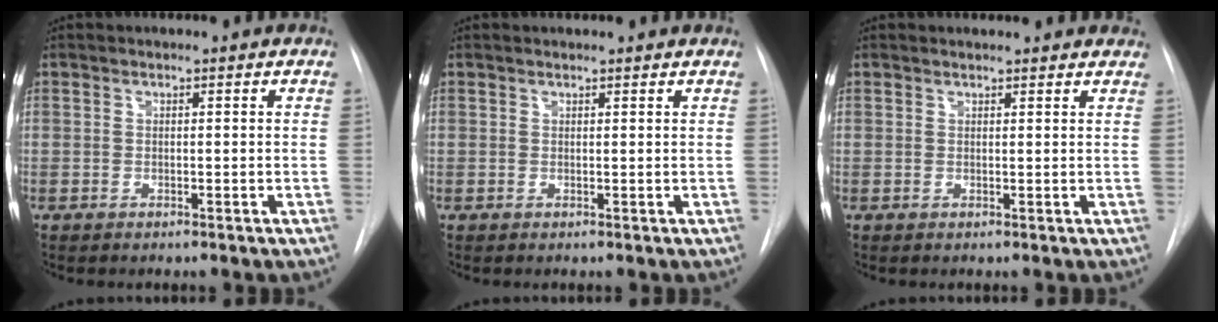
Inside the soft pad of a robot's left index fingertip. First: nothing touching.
{"total": 2.3, "force": [2.2, 0.3, 0.5], "torque": [-0.013, 0.017, 0.024]}
{"total": 7.0, "force": [6.4, 1.9, 1.8], "torque": [-0.013, 0.015, 0.060]}